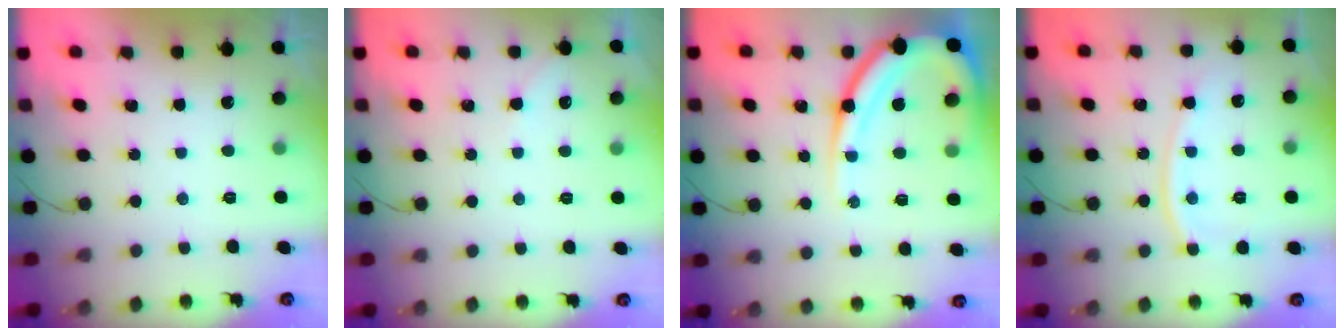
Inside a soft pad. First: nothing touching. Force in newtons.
{"total": 2.2, "press": 2.2, "slide": 0.3}
{"total": 16.5, "press": 16.4, "slide": 1.9}
{"total": 10.5, "press": 10.4, "slide": 1.3}